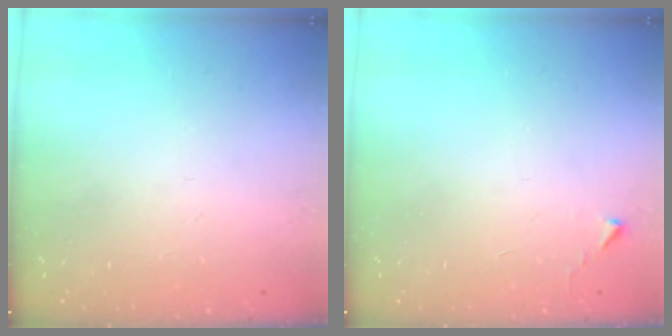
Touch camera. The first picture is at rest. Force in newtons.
{"total": 2.7, "press": 2.6, "slide": 0.4}